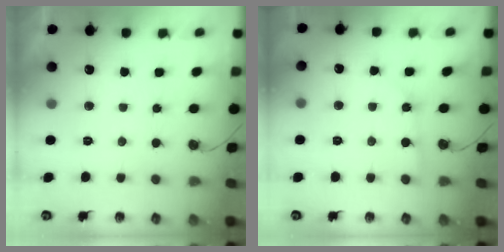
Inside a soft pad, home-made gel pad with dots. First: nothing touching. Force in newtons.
{"total": 2.2, "press": 2.2, "slide": 0.2}